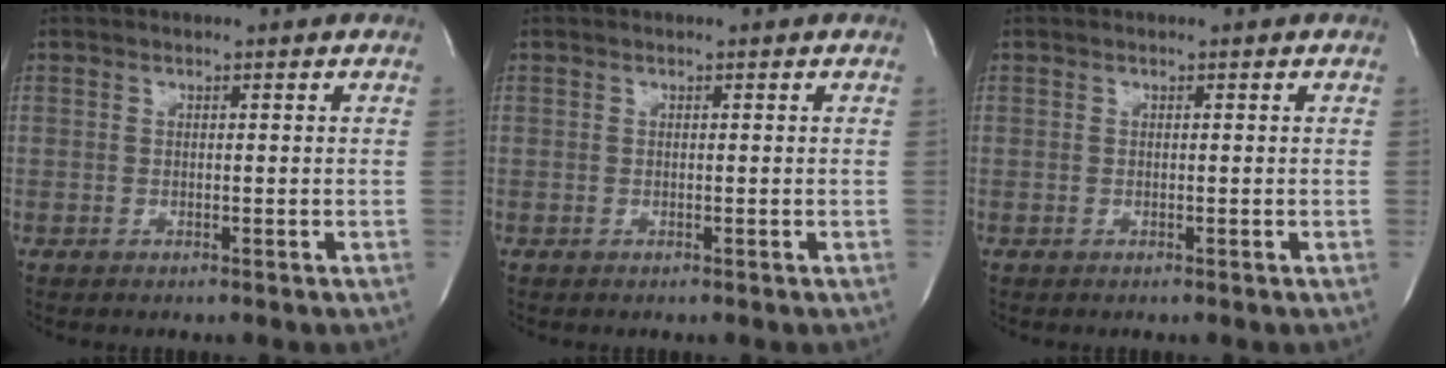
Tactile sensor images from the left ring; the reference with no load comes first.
{"total": 0.0}
{"total": 0.0}